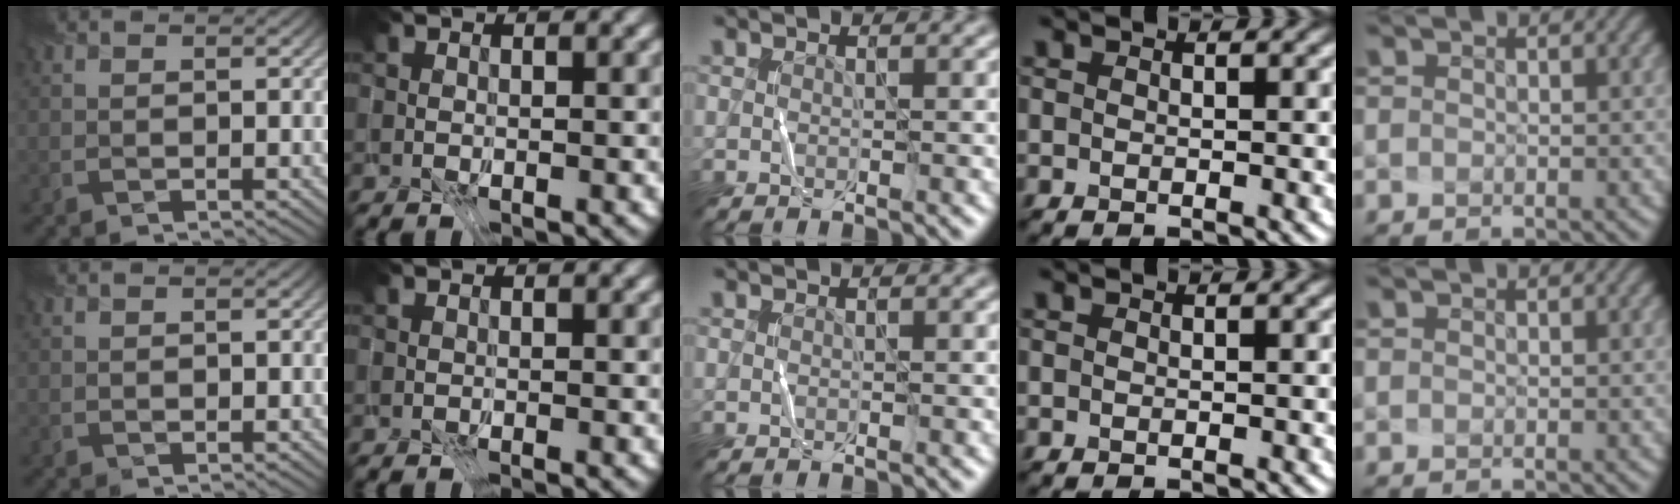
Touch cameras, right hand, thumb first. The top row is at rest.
{"thumb": {"total": 0.6, "force": [0.2, 0.4, 0.3], "torque": [-0.006, 0.000, 0.004]}, "index": {"total": 1.1, "force": [-0.7, -0.7, -0.5], "torque": [0.015, -0.004, -0.011]}}